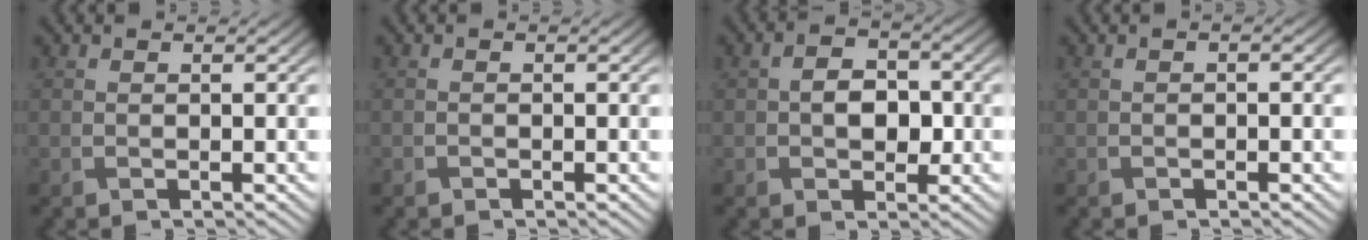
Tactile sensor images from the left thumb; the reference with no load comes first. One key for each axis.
{"total": 0.5, "fx": -0.4, "fy": 0.3, "fz": 0.0, "tx": 0.001, "ty": -0.003, "tz": -0.007}
{"total": 4.1, "fx": -0.4, "fy": 3.0, "fz": 2.8, "tx": -0.048, "ty": -0.001, "tz": -0.016}
{"total": 0.9, "fx": -0.3, "fy": 0.3, "fz": 0.8, "tx": -0.014, "ty": 0.002, "tz": -0.003}